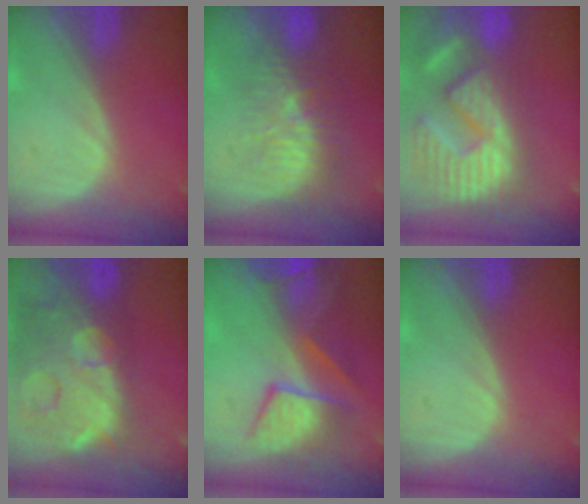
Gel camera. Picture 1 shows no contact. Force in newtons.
{"total": 9.2, "press": 8.6, "slide": 3.2}
{"total": 14.0, "press": 12.2, "slide": 6.7}
{"total": 14.9, "press": 12.0, "slide": 8.9}
{"total": 9.8, "press": 8.5, "slide": 4.8}
{"total": 0.0}